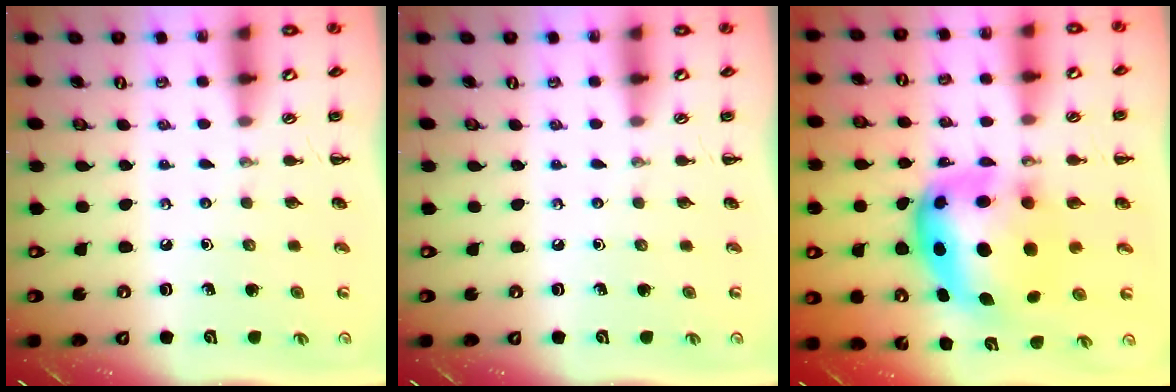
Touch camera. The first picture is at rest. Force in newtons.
{"total": 0.0}
{"total": 10.9, "press": 10.6, "slide": 2.6}